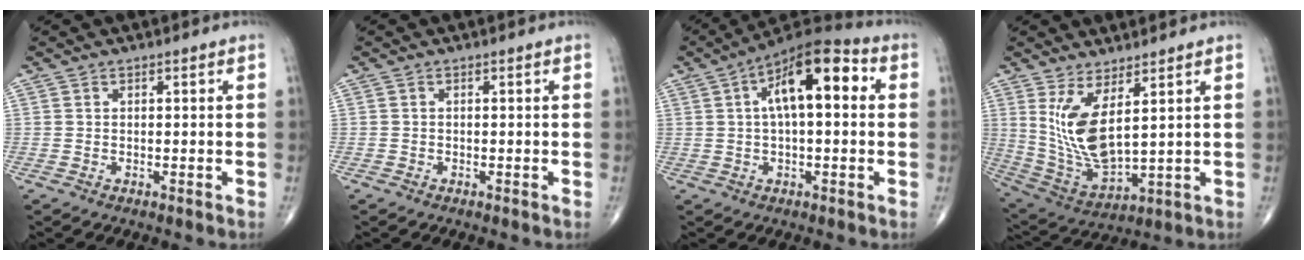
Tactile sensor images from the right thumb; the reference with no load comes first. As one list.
[{"total": 0.0}, {"total": 14.7, "force": [3.3, 6.2, 13.0], "torque": [-0.192, 0.033, 0.042]}, {"total": 11.7, "force": [4.0, 4.3, 10.1], "torque": [-0.204, -0.041, 0.097]}]